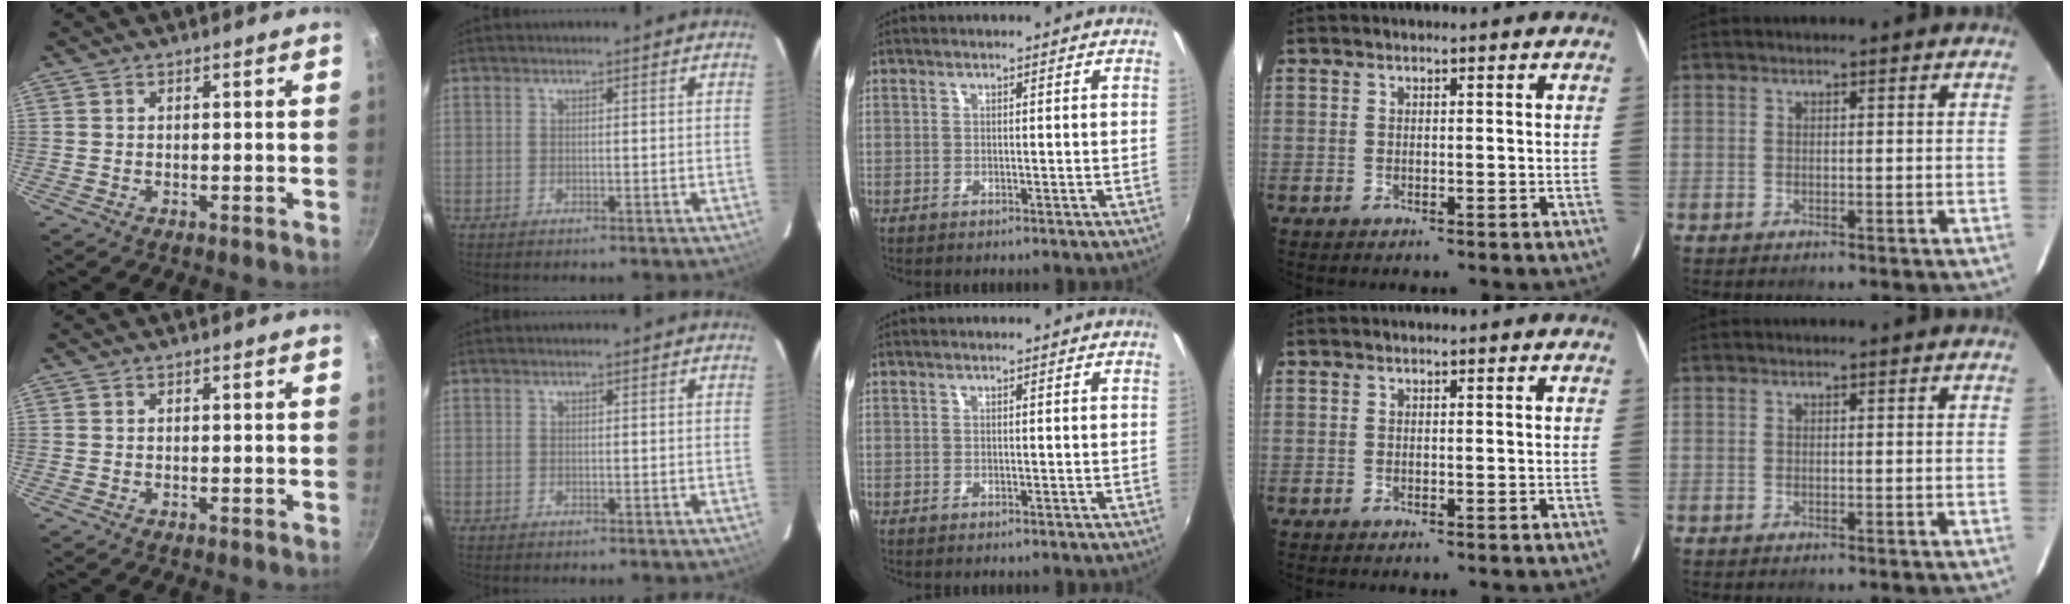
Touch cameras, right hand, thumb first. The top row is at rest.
{}